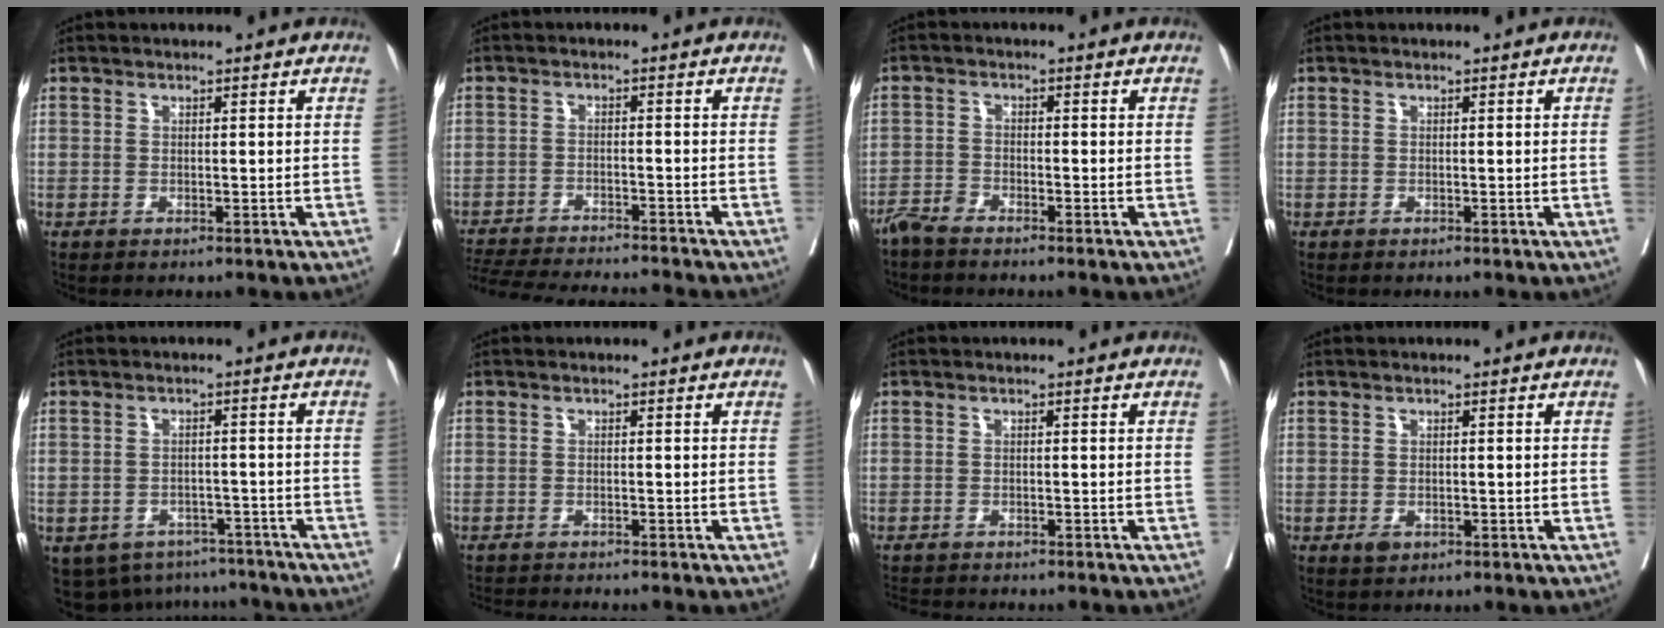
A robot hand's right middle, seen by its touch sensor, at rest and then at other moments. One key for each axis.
{"total": 14.3, "fx": -13.4, "fy": 0.4, "fz": 4.9, "tx": -0.079, "ty": -0.018, "tz": -0.199}
{"total": 2.6, "fx": -2.5, "fy": 0.2, "fz": 0.7, "tx": -0.014, "ty": -0.006, "tz": -0.053}
{"total": 0.0}
{"total": 10.3, "fx": -8.2, "fy": 5.9, "fz": 1.7, "tx": -0.027, "ty": 0.014, "tz": -0.101}
{"total": 2.9, "fx": -2.8, "fy": -0.8, "fz": 0.2, "tx": -0.001, "ty": -0.014, "tz": -0.047}
{"total": 3.6, "fx": -3.5, "fy": 0.3, "fz": 0.7, "tx": -0.005, "ty": -0.013, "tz": -0.056}
{"total": 1.4, "fx": -0.7, "fy": 0.9, "fz": 0.9, "tx": -0.012, "ty": 0.000, "tz": -0.005}